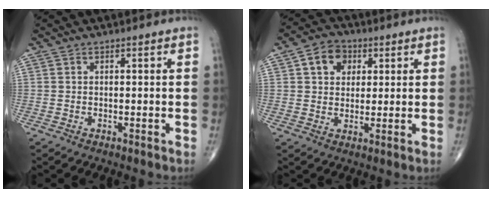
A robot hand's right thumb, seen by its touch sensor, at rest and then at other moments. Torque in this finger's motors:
{"motor_torque": [-0.15, 0.28, -0.01, -0.01, 0.11]}